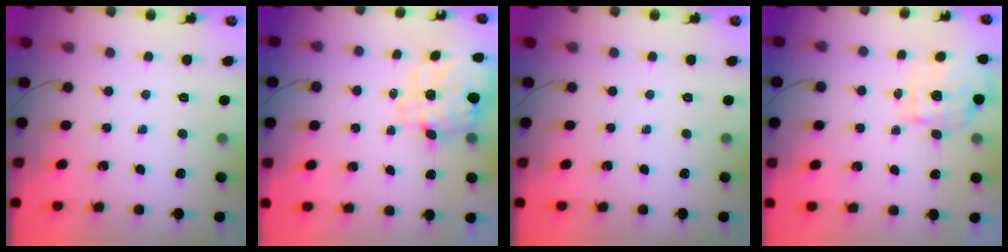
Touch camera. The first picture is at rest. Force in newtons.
{"total": 4.0, "press": 3.6, "slide": 1.7}
{"total": 0.0}
{"total": 2.4, "press": 2.1, "slide": 1.2}